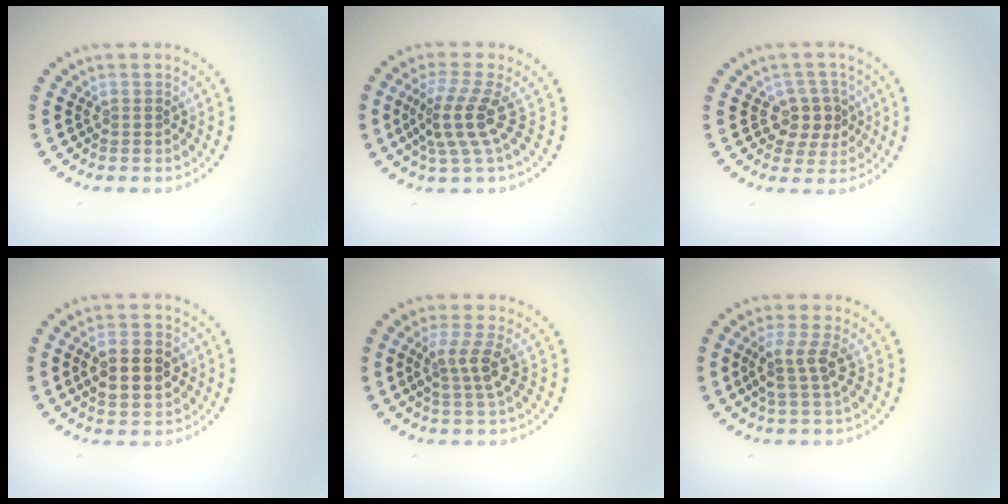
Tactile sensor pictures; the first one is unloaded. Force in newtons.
{"total": 3.7, "press": 2.6, "slide": 2.6}
{"total": 2.9, "press": 2.6, "slide": 1.3}
{"total": 4.7, "press": 4.7, "slide": 0.2}
{"total": 2.6, "press": 2.0, "slide": 1.7}
{"total": 2.6, "press": 2.0, "slide": 1.6}